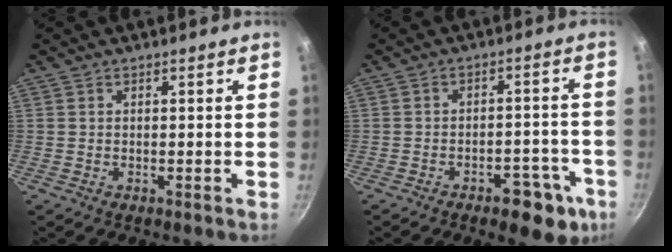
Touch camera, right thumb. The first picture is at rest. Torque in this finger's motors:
{"motor_torque": [0.95, 1.03, -0.04, -0.02, 0.19]}